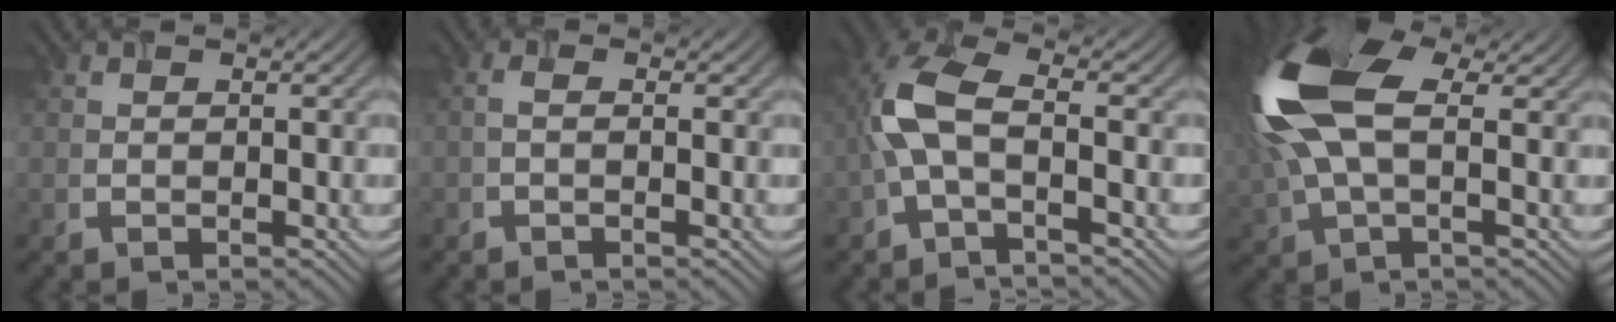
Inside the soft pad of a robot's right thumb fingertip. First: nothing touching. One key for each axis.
{"total": 0.9, "fx": -0.6, "fy": 0.0, "fz": 0.7, "tx": -0.017, "ty": 0.006, "tz": -0.014}
{"total": 6.2, "fx": -1.4, "fy": 2.4, "fz": 5.6, "tx": -0.136, "ty": 0.017, "tz": -0.038}
{"total": 16.2, "fx": 3.2, "fy": 7.9, "fz": 13.8, "tx": -0.343, "ty": 0.016, "tz": 0.052}